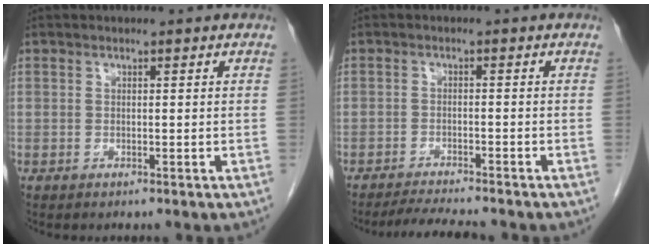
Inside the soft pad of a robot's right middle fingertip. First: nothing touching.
{"total": 5.5, "force": [-5.1, -0.3, 1.9], "torque": [-0.037, -0.018, -0.083]}